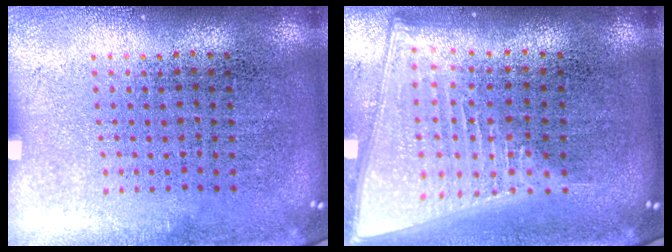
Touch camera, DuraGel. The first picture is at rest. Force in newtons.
{"total": 2.2, "press": 1.8, "slide": 1.2}